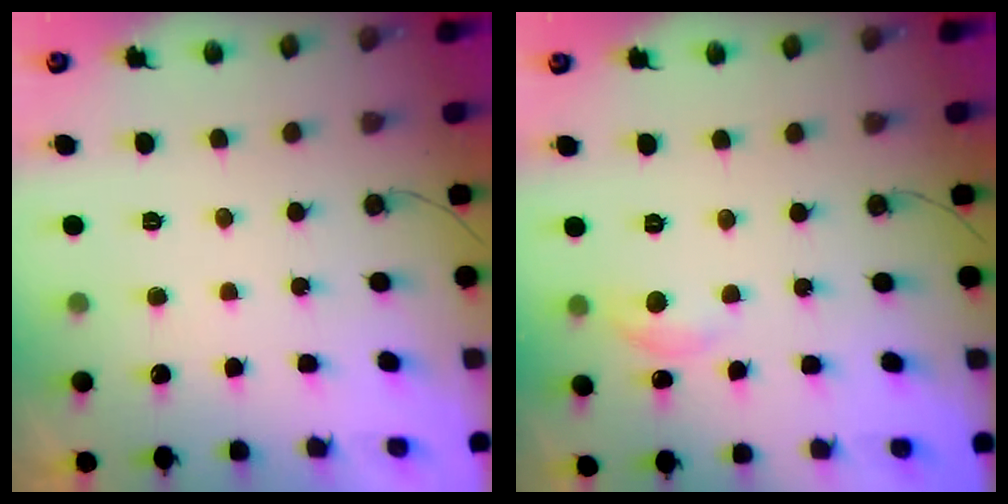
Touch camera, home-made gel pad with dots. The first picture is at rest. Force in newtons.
{"total": 4.6, "press": 4.6, "slide": 0.4}